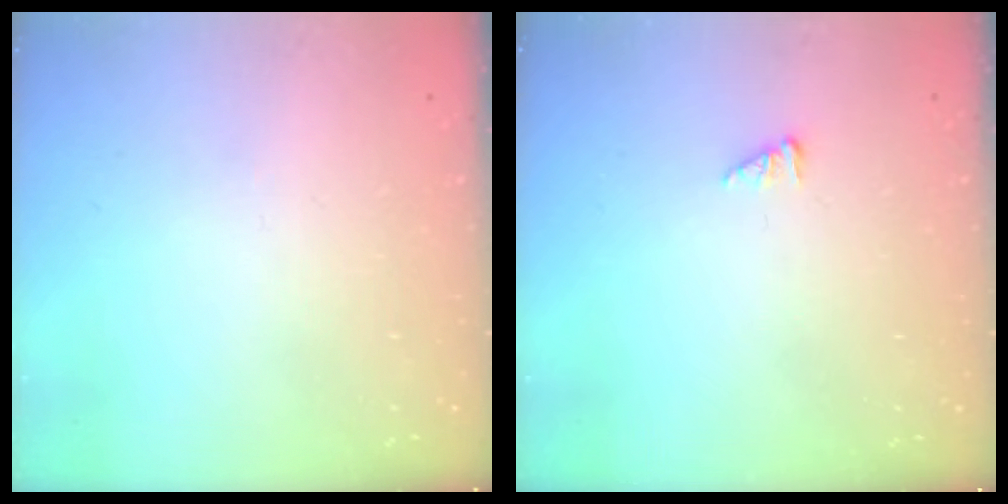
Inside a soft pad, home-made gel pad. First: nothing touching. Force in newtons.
{"total": 1.2, "press": 1.1, "slide": 0.1}